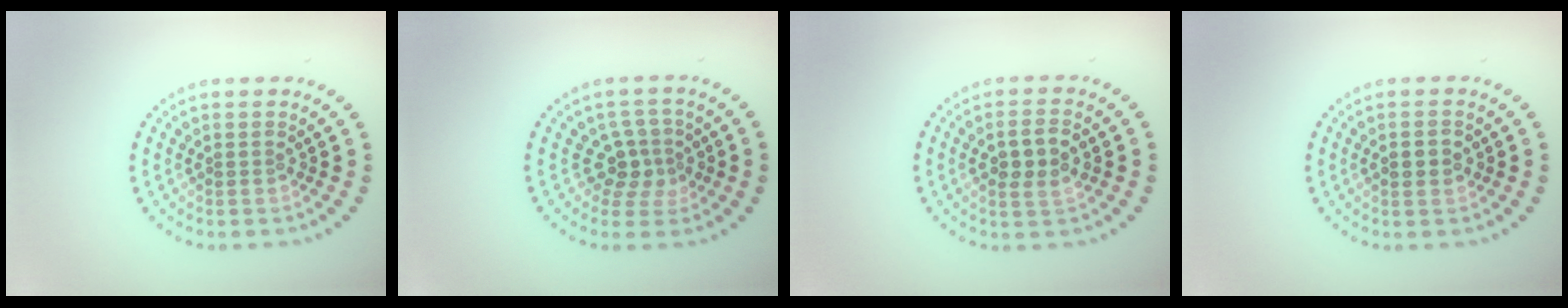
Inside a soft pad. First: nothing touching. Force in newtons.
{"total": 2.9, "press": 2.5, "slide": 1.5}
{"total": 2.8, "press": 2.8, "slide": 0.4}
{"total": 2.3, "press": 2.3, "slide": 0.1}